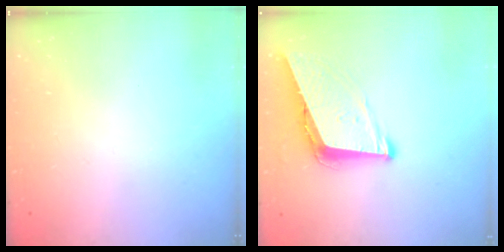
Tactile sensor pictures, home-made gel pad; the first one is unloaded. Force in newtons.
{"total": 9.2, "press": 8.8, "slide": 2.7}